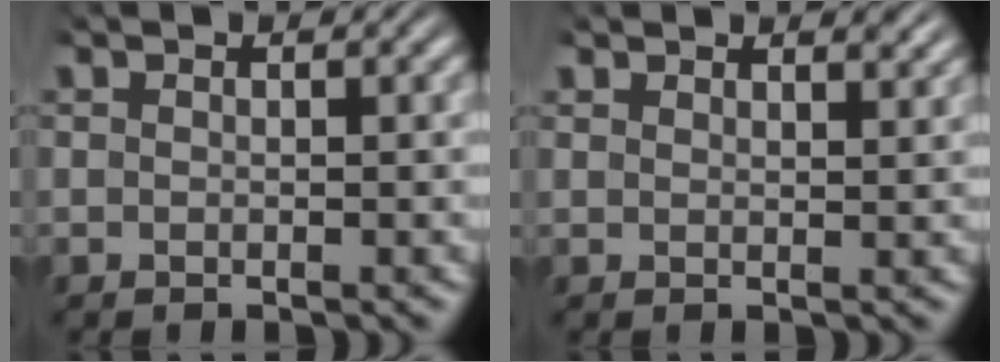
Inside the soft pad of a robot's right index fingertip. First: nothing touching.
{"total": 1.7, "force": [1.6, -0.2, 0.3], "torque": [0.007, -0.003, 0.029]}